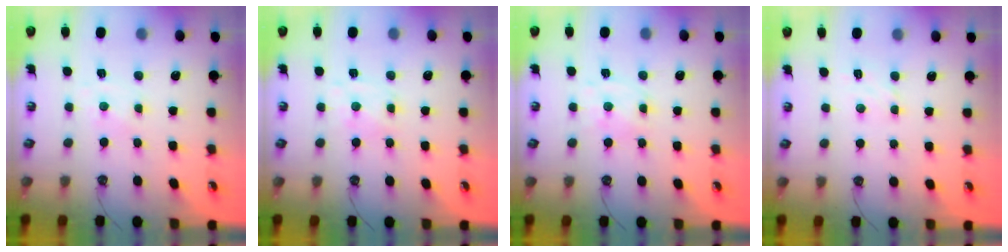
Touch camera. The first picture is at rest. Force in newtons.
{"total": 2.1, "press": 2.0, "slide": 0.4}
{"total": 3.9, "press": 3.8, "slide": 1.0}
{"total": 2.3, "press": 2.3, "slide": 0.5}